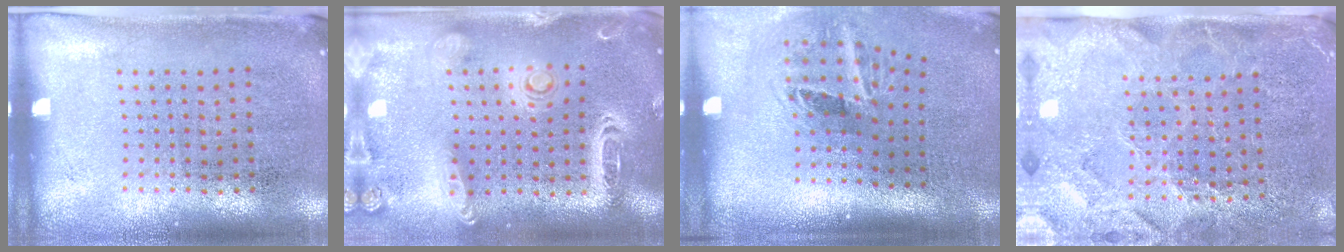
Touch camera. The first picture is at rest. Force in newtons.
{"total": 2.5, "press": 2.2, "slide": 1.1}
{"total": 2.0, "press": 1.2, "slide": 1.6}
{"total": 3.6, "press": 3.2, "slide": 1.6}